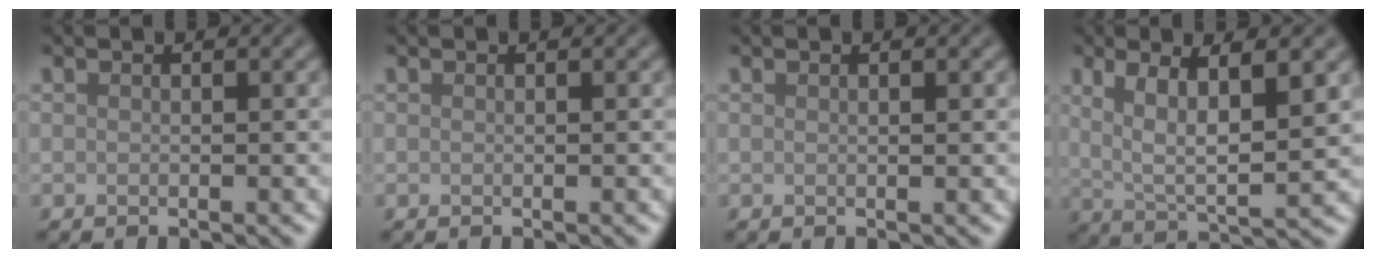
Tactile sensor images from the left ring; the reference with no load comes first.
{"total": 0.0}
{"total": 0.7, "force": [0.3, 0.2, 0.6], "torque": [-0.006, 0.003, 0.004]}
{"total": 6.9, "force": [2.2, 2.1, 6.2], "torque": [-0.111, -0.007, 0.043]}